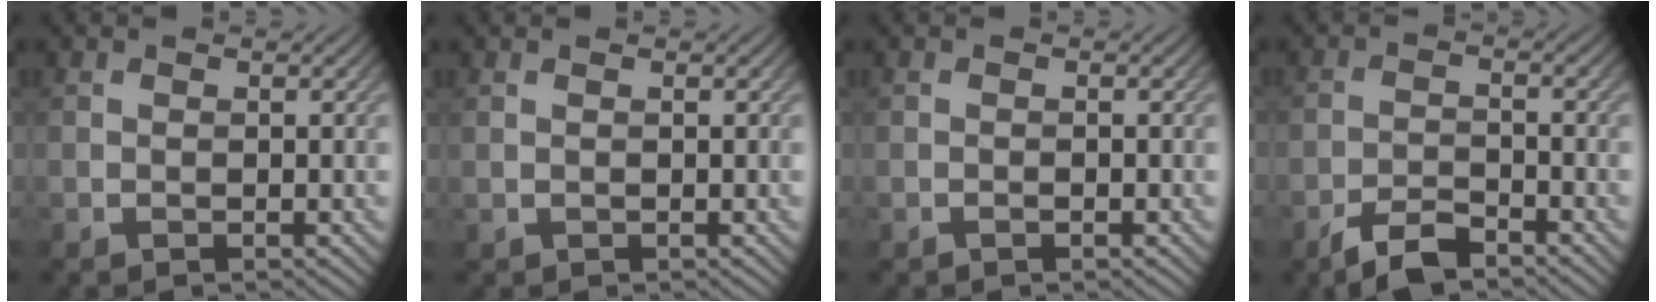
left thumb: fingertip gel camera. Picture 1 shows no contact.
{"total": 0.0}
{"total": 0.7, "force": [-0.5, 0.0, 0.5], "torque": [-0.010, 0.000, -0.009]}
{"total": 4.4, "force": [-3.5, 1.2, 2.4], "torque": [-0.047, 0.002, -0.071]}